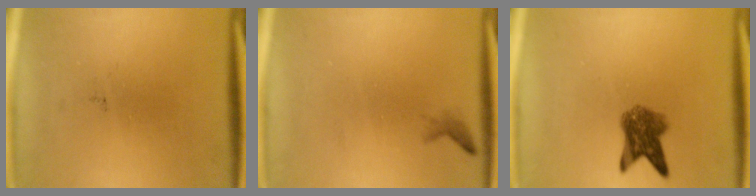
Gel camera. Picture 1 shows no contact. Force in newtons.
{"total": 0.7}
{"total": 5.2}